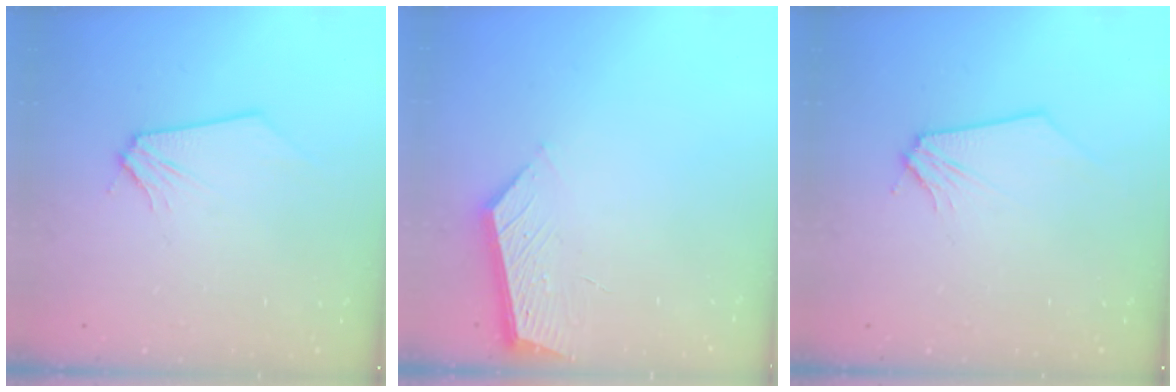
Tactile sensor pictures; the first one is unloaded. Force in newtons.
{"total": 4.1, "press": 4.1, "slide": 0.2}
{"total": 0.0}